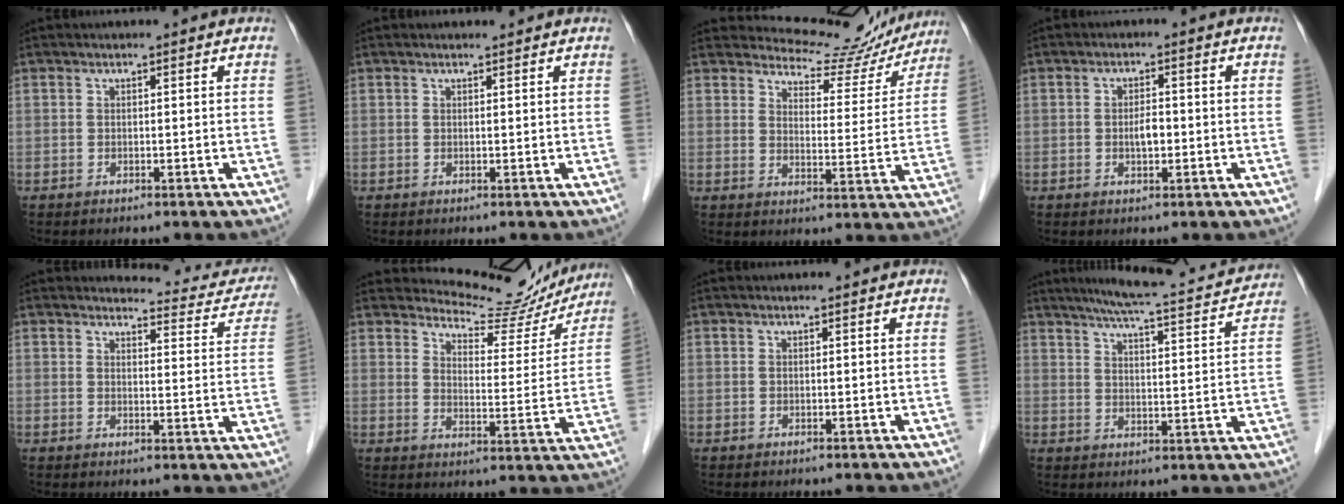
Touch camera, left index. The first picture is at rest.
{"total": 0.8, "force": [0.7, 0.1, 0.1], "torque": [-0.008, 0.001, 0.013]}
{"total": 12.3, "force": [11.8, 3.3, 1.2], "torque": [-0.007, -0.020, 0.137]}
{"total": 2.4, "force": [-0.6, 1.0, 2.1], "torque": [-0.038, 0.000, -0.008]}
{"total": 11.0, "force": [10.7, 2.4, 1.2], "torque": [0.013, -0.041, 0.098]}
{"total": 13.7, "force": [13.3, 2.9, 1.8], "torque": [-0.018, -0.034, 0.161]}
{"total": 1.0, "force": [0.9, 0.1, 0.3], "torque": [-0.005, 0.010, 0.014]}
{"total": 16.8, "force": [15.2, 1.7, 7.0], "torque": [-0.107, 0.002, 0.199]}